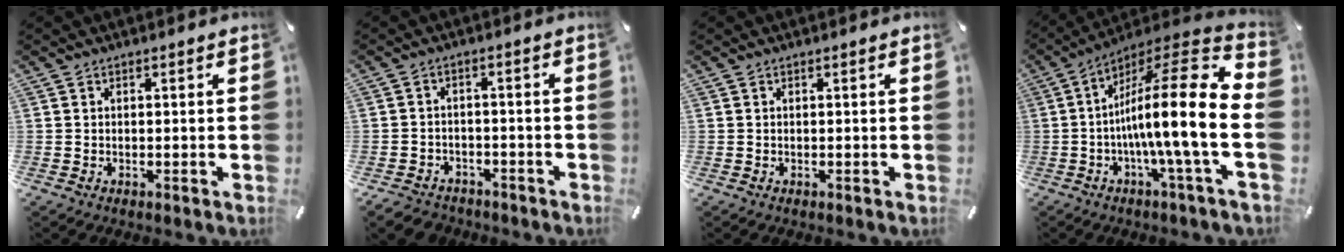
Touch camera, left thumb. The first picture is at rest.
{"total": 4.1, "force": [-3.0, 2.5, 1.0], "torque": [-0.027, 0.015, -0.061]}
{"total": 0.0}
{"total": 20.3, "force": [-2.2, 2.9, 20.0], "torque": [-0.342, -0.017, -0.049]}